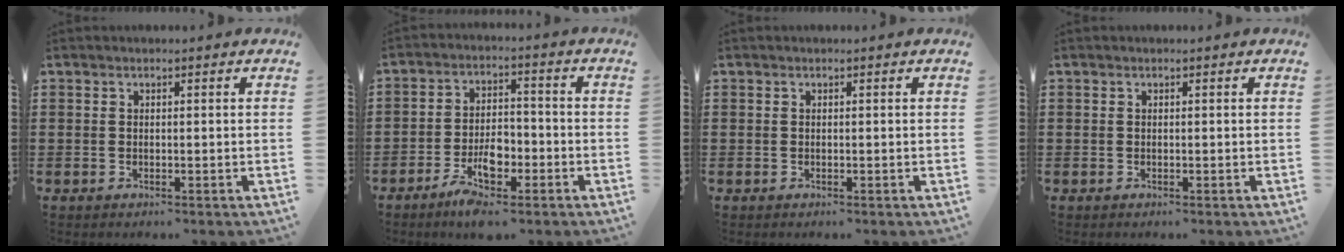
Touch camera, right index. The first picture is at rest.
{"total": 5.8, "force": [-3.4, 2.7, 3.9], "torque": [-0.077, 0.010, -0.065]}
{"total": 0.0}
{"total": 0.0}